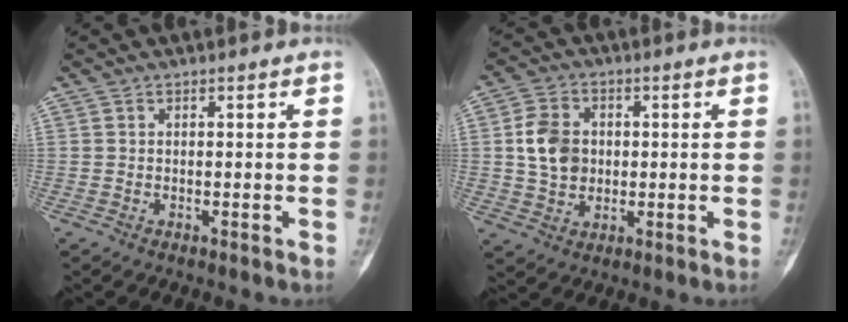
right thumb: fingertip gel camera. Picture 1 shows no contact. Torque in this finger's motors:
{"motor_torque": [0.66, 1.20, 1.02, -0.08, 0.09]}